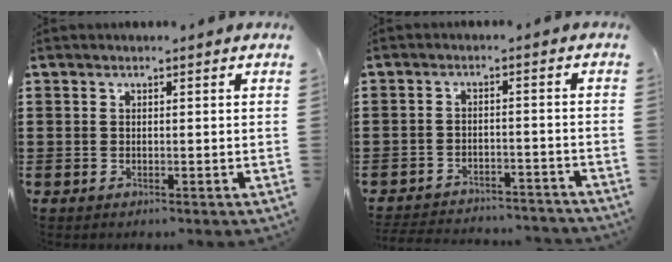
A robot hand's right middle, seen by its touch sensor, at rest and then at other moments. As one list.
[{"total": 3.5, "force": [-3.5, 0.3, 0.1], "torque": [-0.006, 0.002, -0.074]}]